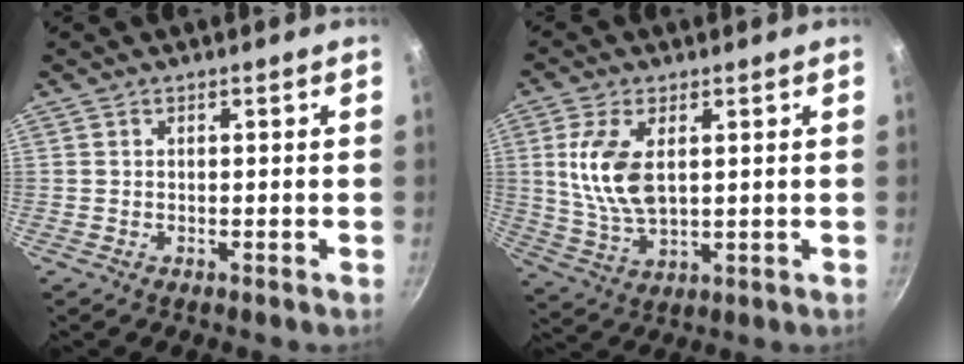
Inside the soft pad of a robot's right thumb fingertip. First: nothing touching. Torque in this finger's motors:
{"motor_torque": [-0.60, 1.14, 1.43, 0.23, 0.08]}